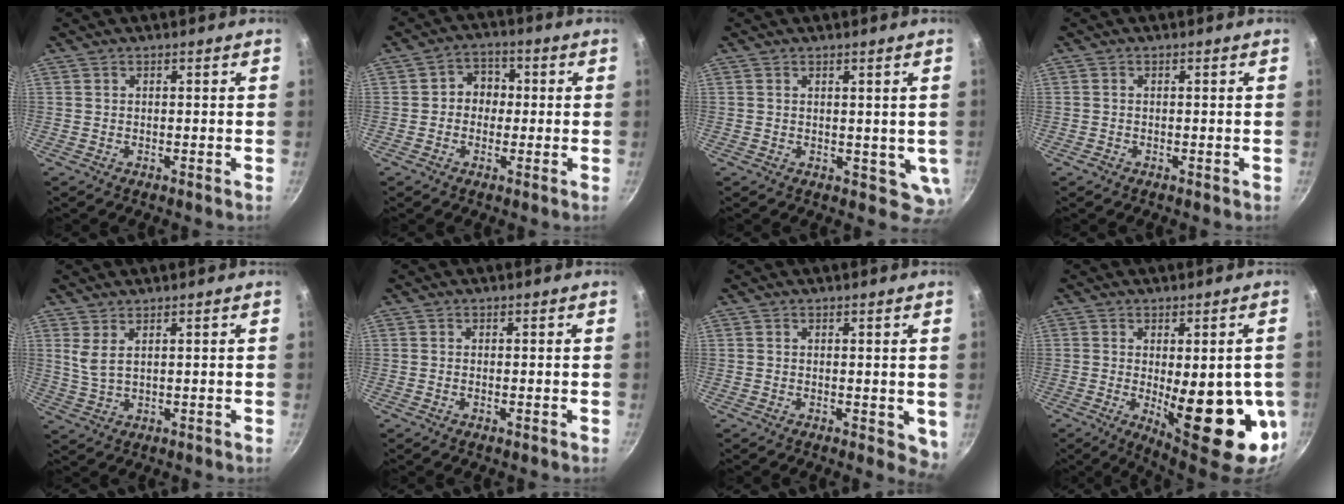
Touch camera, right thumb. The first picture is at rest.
{"total": 5.5, "force": [-0.1, 4.8, 2.8], "torque": [-0.006, 0.013, -0.011]}
{"total": 4.5, "force": [1.5, 2.9, 3.1], "torque": [-0.031, -0.015, 0.026]}
{"total": 0.9, "force": [-0.5, 0.7, 0.2], "torque": [-0.002, 0.004, -0.007]}
{"total": 3.5, "force": [1.7, 1.3, 2.8], "torque": [-0.056, -0.017, 0.038]}
{"total": 0.7, "force": [-0.2, 0.3, 0.6], "torque": [-0.012, 0.001, -0.004]}
{"total": 3.8, "force": [0.1, 2.0, 3.2], "torque": [-0.034, -0.007, 0.003]}
{"total": 19.1, "force": [-3.3, 7.0, 17.5], "torque": [-0.203, -0.022, -0.026]}